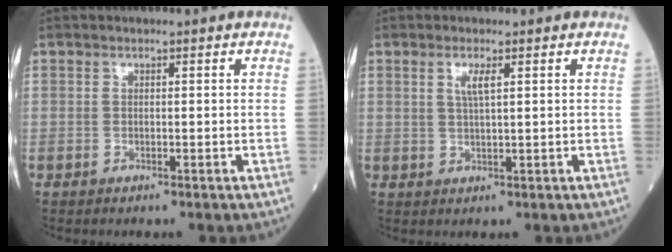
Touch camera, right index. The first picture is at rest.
{"total": 2.5, "force": [1.0, 0.2, 2.3], "torque": [-0.050, 0.000, 0.020]}